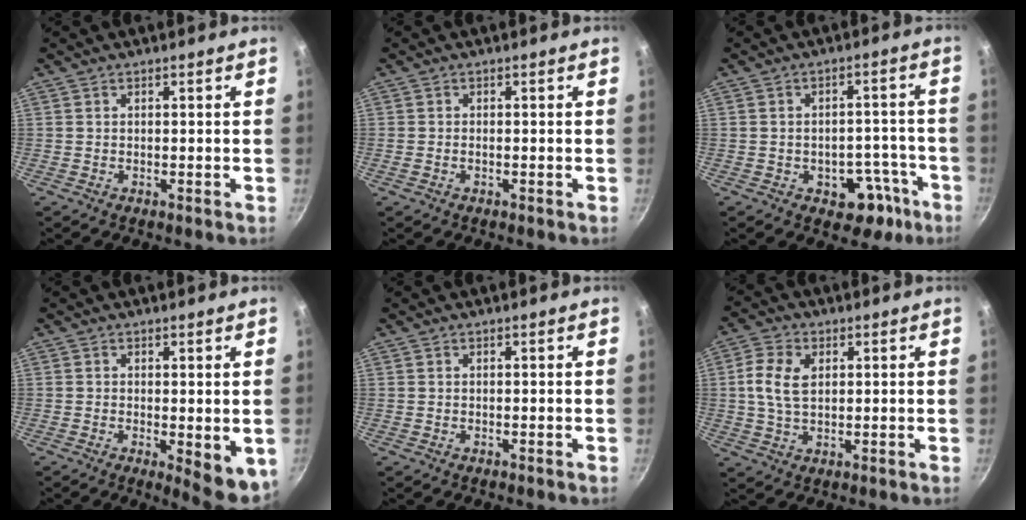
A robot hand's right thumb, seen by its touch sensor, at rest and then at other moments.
{"total": 1.0, "force": [-0.3, 0.7, 0.7], "torque": [-0.022, 0.008, -0.001]}
{"total": 8.6, "force": [-4.4, 5.6, 4.8], "torque": [-0.030, 0.044, -0.051]}
{"total": 6.7, "force": [-1.5, 2.4, 6.1], "torque": [-0.079, -0.018, -0.017]}
{"total": 0.0}
{"total": 7.6, "force": [1.5, 4.8, 5.7], "torque": [-0.117, 0.003, 0.029]}